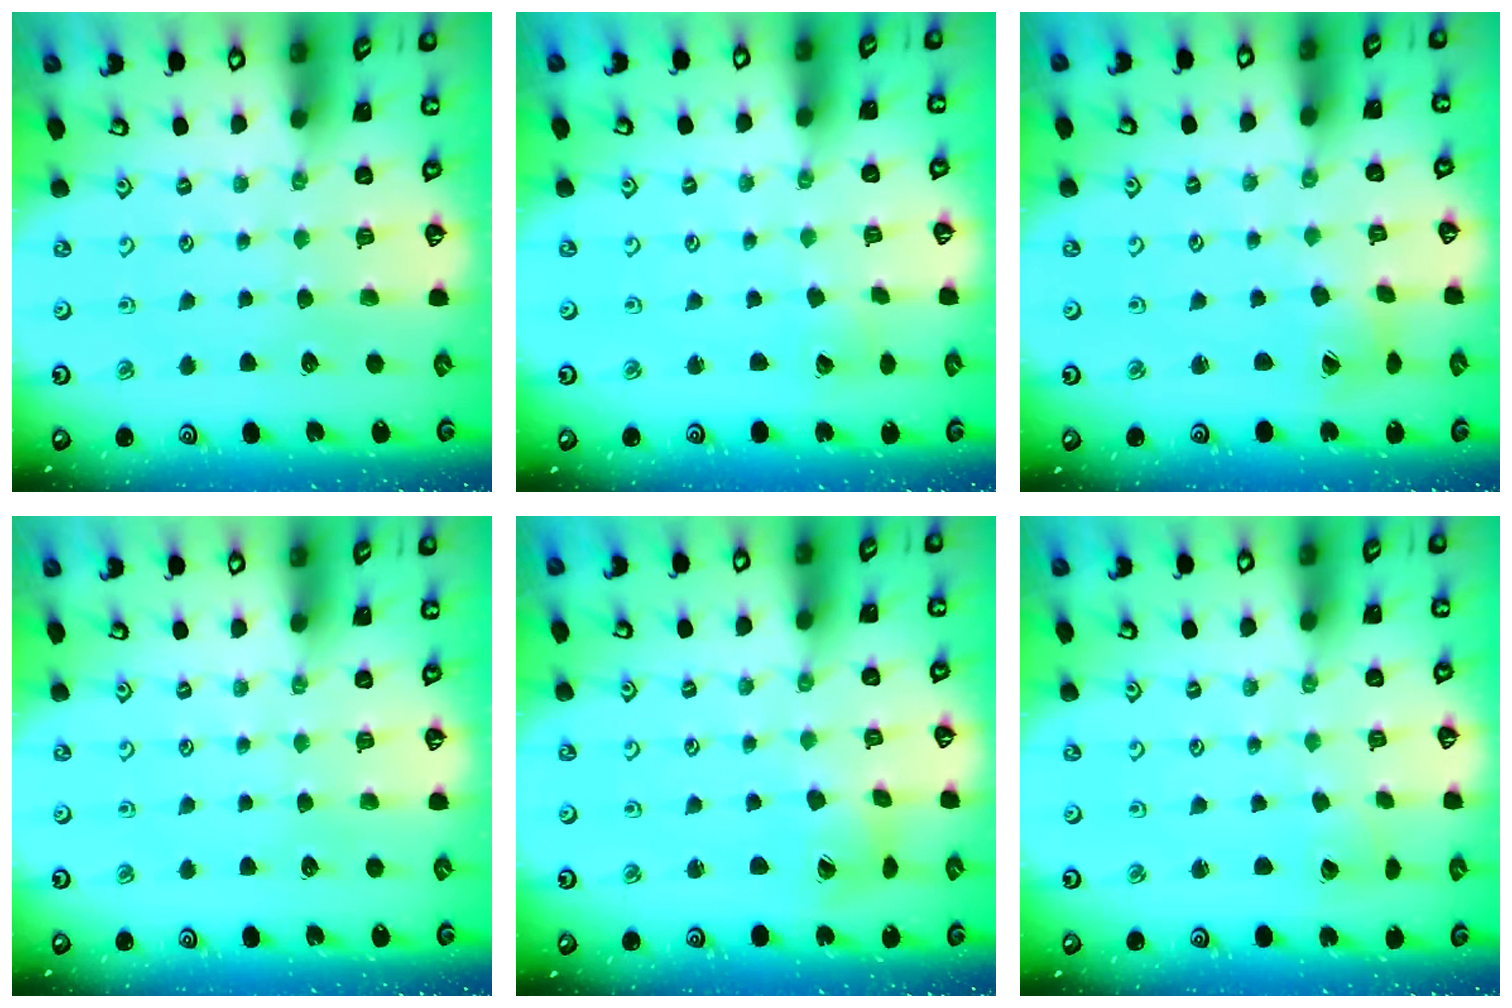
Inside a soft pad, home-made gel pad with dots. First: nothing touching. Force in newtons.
{"total": 2.2, "press": 2.2, "slide": 0.2}
{"total": 4.3, "press": 4.3, "slide": 0.5}
{"total": 0.0}
{"total": 4.5, "press": 4.5, "slide": 0.4}
{"total": 1.4, "press": 1.3, "slide": 0.2}